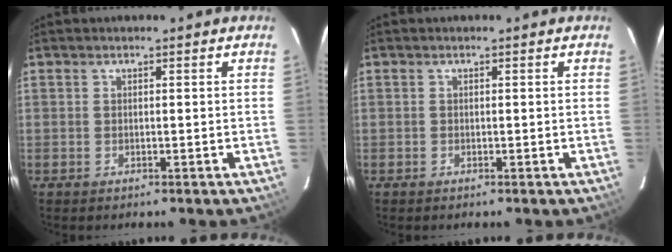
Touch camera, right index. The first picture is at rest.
{"total": 0.0}